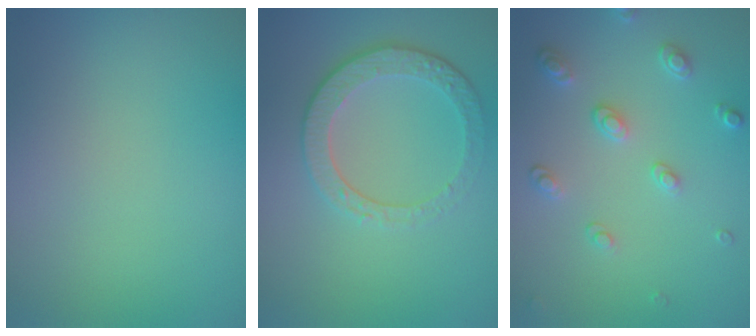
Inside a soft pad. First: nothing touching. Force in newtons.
{"total": 4.5, "press": 3.2, "slide": 3.2}
{"total": 2.6, "press": 2.5, "slide": 0.8}